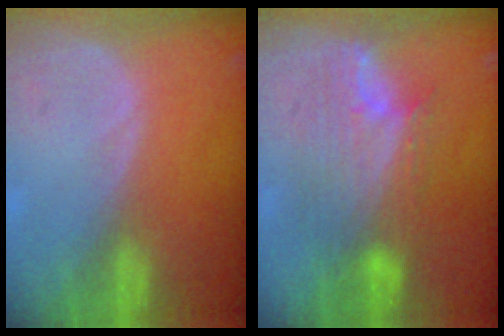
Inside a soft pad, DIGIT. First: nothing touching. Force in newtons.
{"total": 8.4, "press": 8.4, "slide": 0.3}